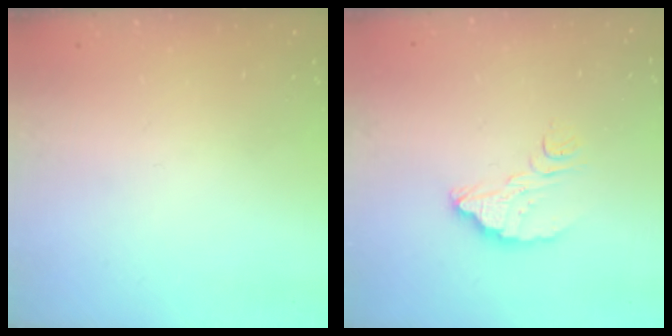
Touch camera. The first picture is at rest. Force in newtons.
{"total": 7.2, "press": 7.2, "slide": 0.5}